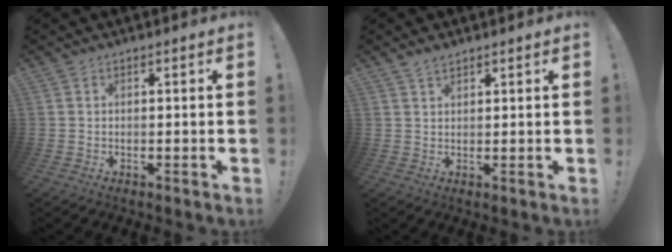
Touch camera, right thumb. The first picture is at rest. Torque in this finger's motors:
{"motor_torque": [-0.06, 0.01, 0.18, 0.03, 0.00]}